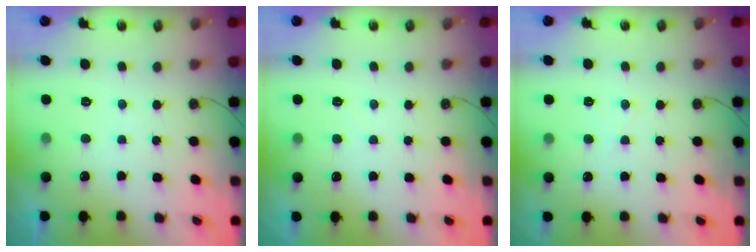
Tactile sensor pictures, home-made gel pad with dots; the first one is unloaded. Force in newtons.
{"total": 2.9, "press": 2.9, "slide": 0.5}
{"total": 3.2, "press": 3.2, "slide": 0.5}